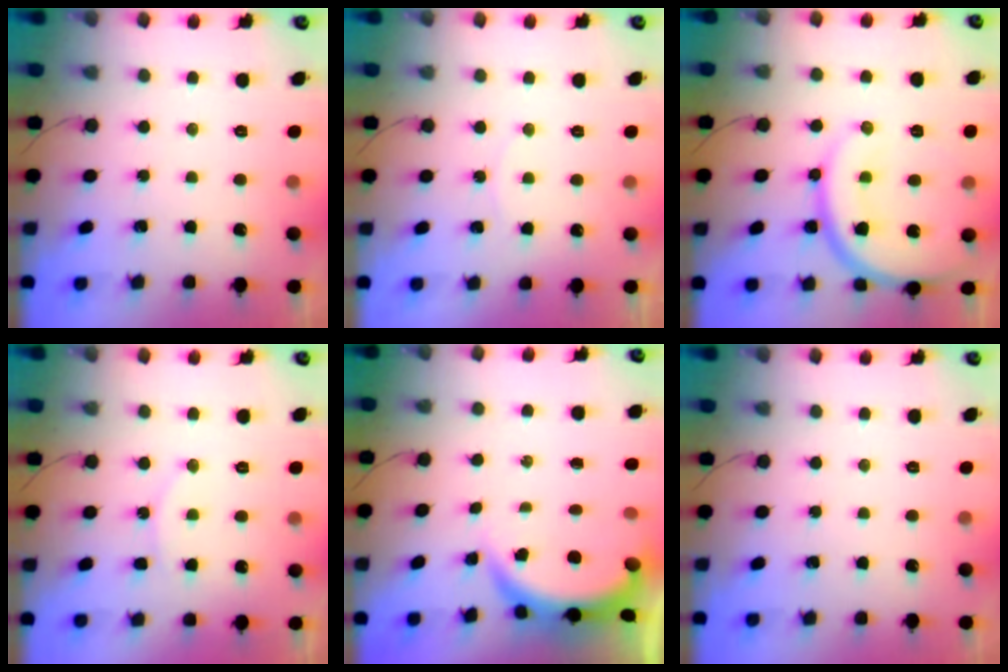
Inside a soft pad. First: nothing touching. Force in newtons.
{"total": 2.2, "press": 2.1, "slide": 0.4}
{"total": 18.4, "press": 18.3, "slide": 1.9}
{"total": 6.8, "press": 6.8, "slide": 0.5}
{"total": 4.4, "press": 4.4, "slide": 0.0}
{"total": 0.0}